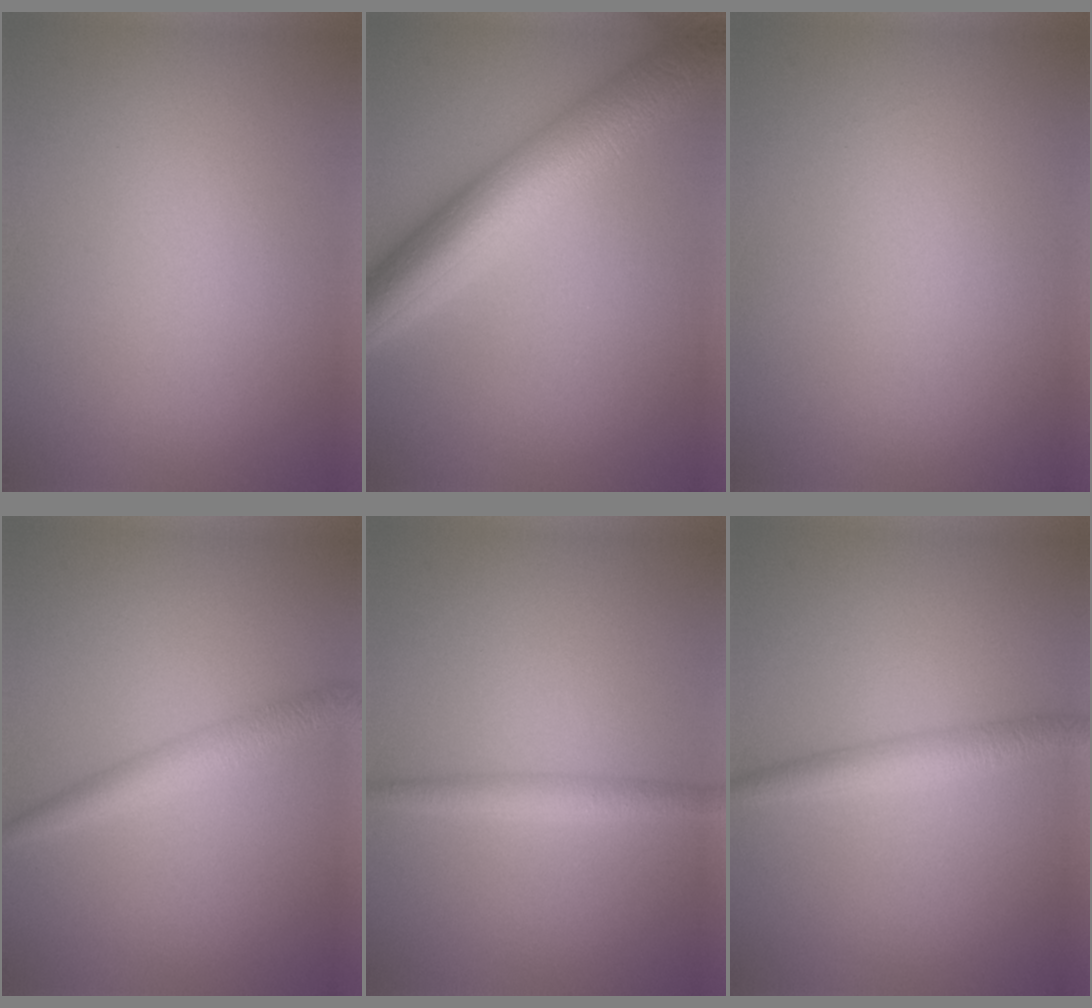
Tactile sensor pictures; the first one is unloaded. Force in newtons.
{"total": 8.7, "press": 8.7, "slide": 0.1}
{"total": 0.0}
{"total": 2.5, "press": 2.5, "slide": 0.1}
{"total": 2.1, "press": 2.1, "slide": 0.0}
{"total": 2.7, "press": 2.7, "slide": 0.0}